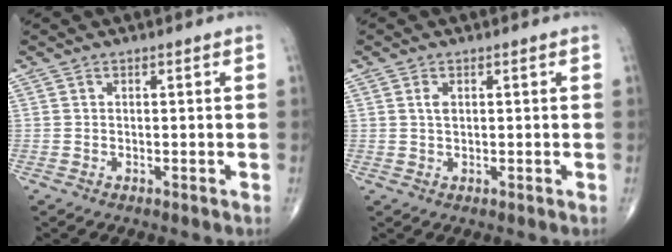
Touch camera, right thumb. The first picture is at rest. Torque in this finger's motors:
{"motor_torque": [-0.49, -0.16, 0.25, 0.07, 0.02]}